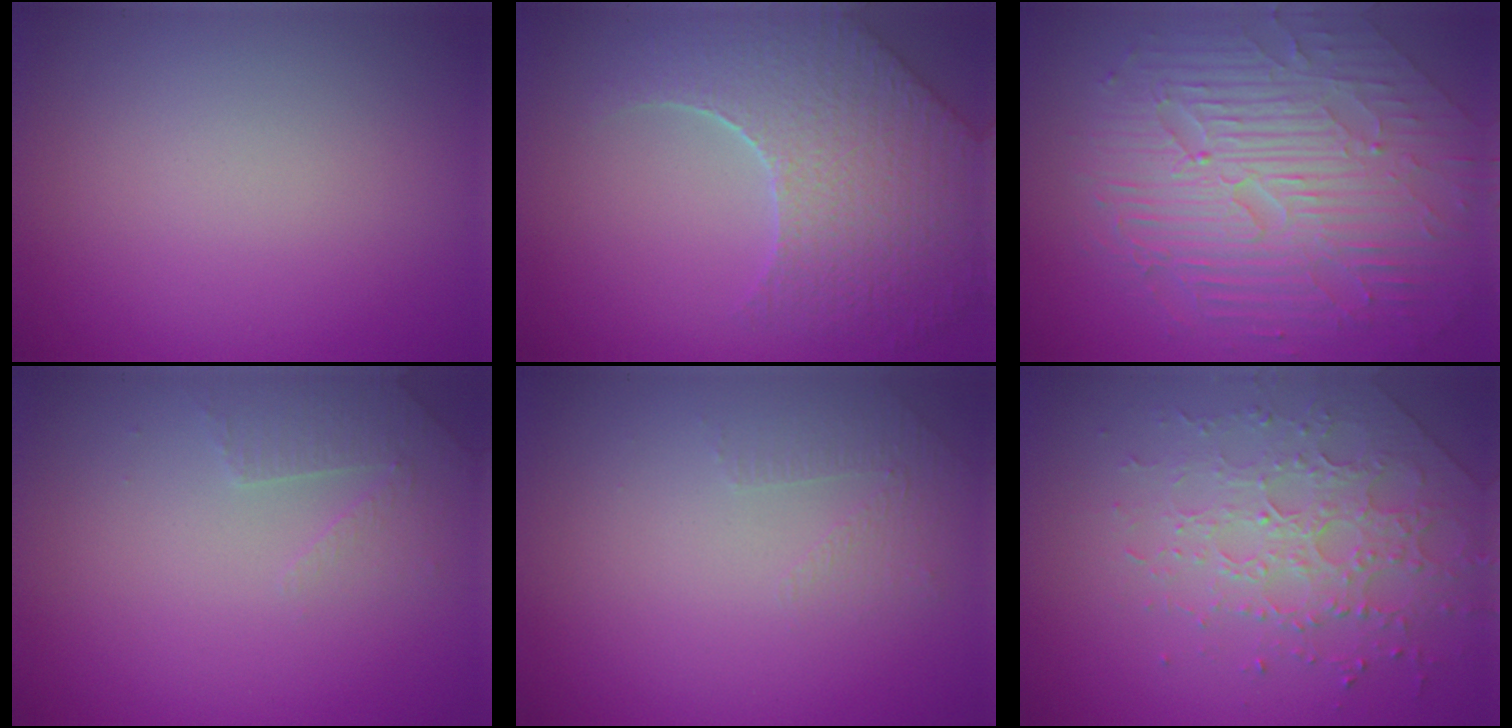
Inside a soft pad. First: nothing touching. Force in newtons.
{"total": 7.9, "press": 5.9, "slide": 5.3}
{"total": 9.5, "press": 6.3, "slide": 7.1}
{"total": 1.9, "press": 1.8, "slide": 0.5}
{"total": 1.1, "press": 0.6, "slide": 1.0}
{"total": 3.7, "press": 3.5, "slide": 1.1}